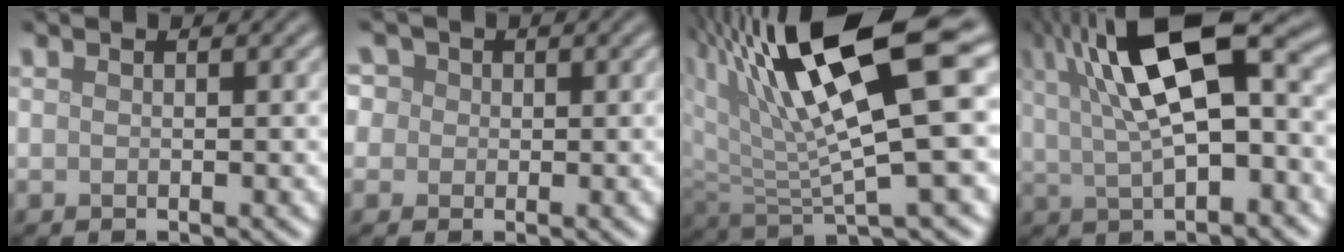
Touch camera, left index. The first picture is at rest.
{"total": 4.9, "force": [2.1, 3.9, 2.1], "torque": [-0.035, 0.027, 0.006]}
{"total": 12.1, "force": [5.0, 3.2, 10.6], "torque": [-0.183, 0.005, 0.091]}
{"total": 12.6, "force": [3.4, 4.5, 11.3], "torque": [-0.186, 0.017, 0.051]}